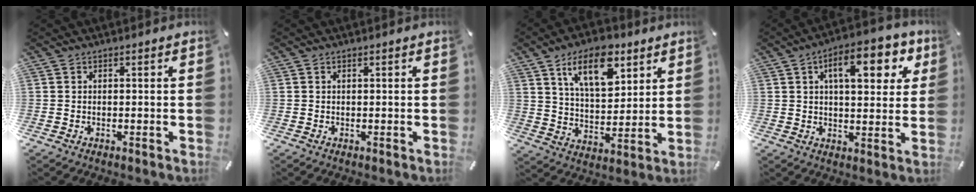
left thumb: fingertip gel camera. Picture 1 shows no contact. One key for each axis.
{"total": 0.0}
{"total": 14.4, "fx": 8.1, "fy": 7.5, "fz": 9.2, "tx": -0.151, "ty": -0.023, "tz": 0.143}
{"total": 13.3, "fx": 5.8, "fy": 6.0, "fz": 10.4, "tx": -0.146, "ty": -0.010, "tz": 0.090}